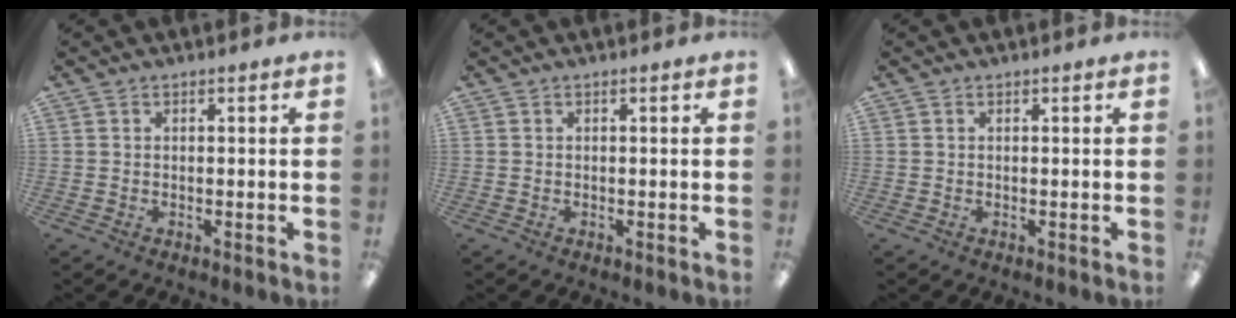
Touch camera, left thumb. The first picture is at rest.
{"total": 0.0}
{"total": 0.0}